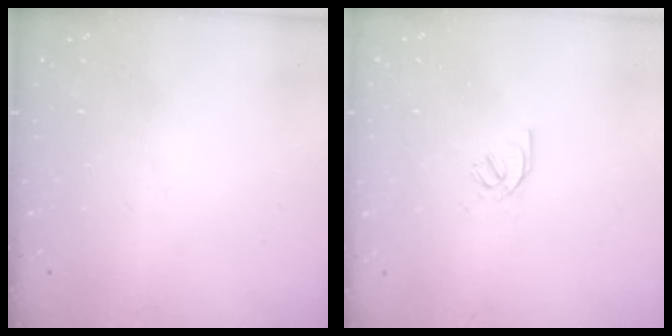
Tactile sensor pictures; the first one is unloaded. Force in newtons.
{"total": 2.1, "press": 2.1, "slide": 0.2}